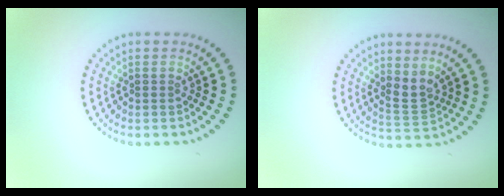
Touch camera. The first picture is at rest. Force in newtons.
{"total": 2.0, "press": 1.4, "slide": 1.4}